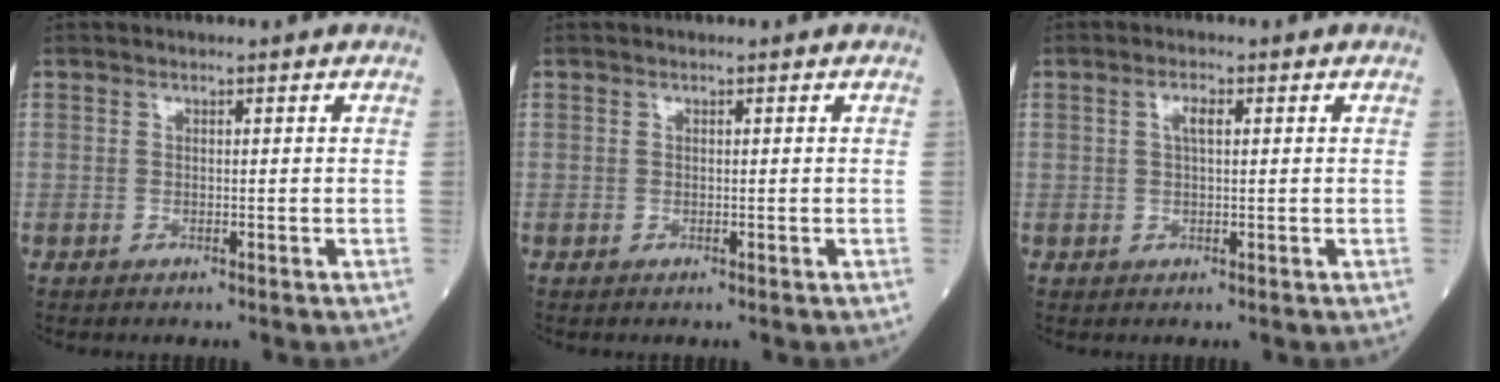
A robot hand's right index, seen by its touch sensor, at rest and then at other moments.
{"total": 0.0}
{"total": 2.1, "force": [0.6, 0.6, 1.9], "torque": [-0.040, 0.004, 0.011]}